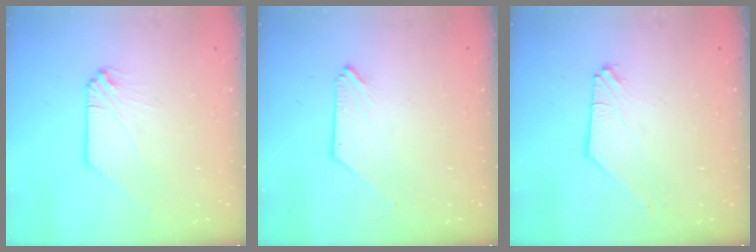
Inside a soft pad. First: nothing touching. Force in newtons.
{"total": 0.0}
{"total": 0.0}